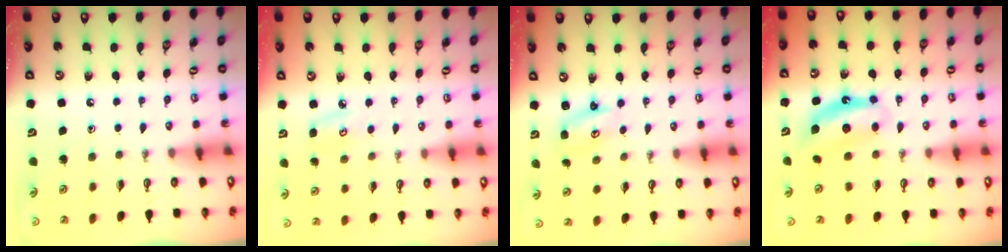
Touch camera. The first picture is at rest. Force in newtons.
{"total": 3.8, "press": 3.8, "slide": 0.4}
{"total": 2.6, "press": 2.6, "slide": 0.2}
{"total": 7.4, "press": 7.4, "slide": 0.2}